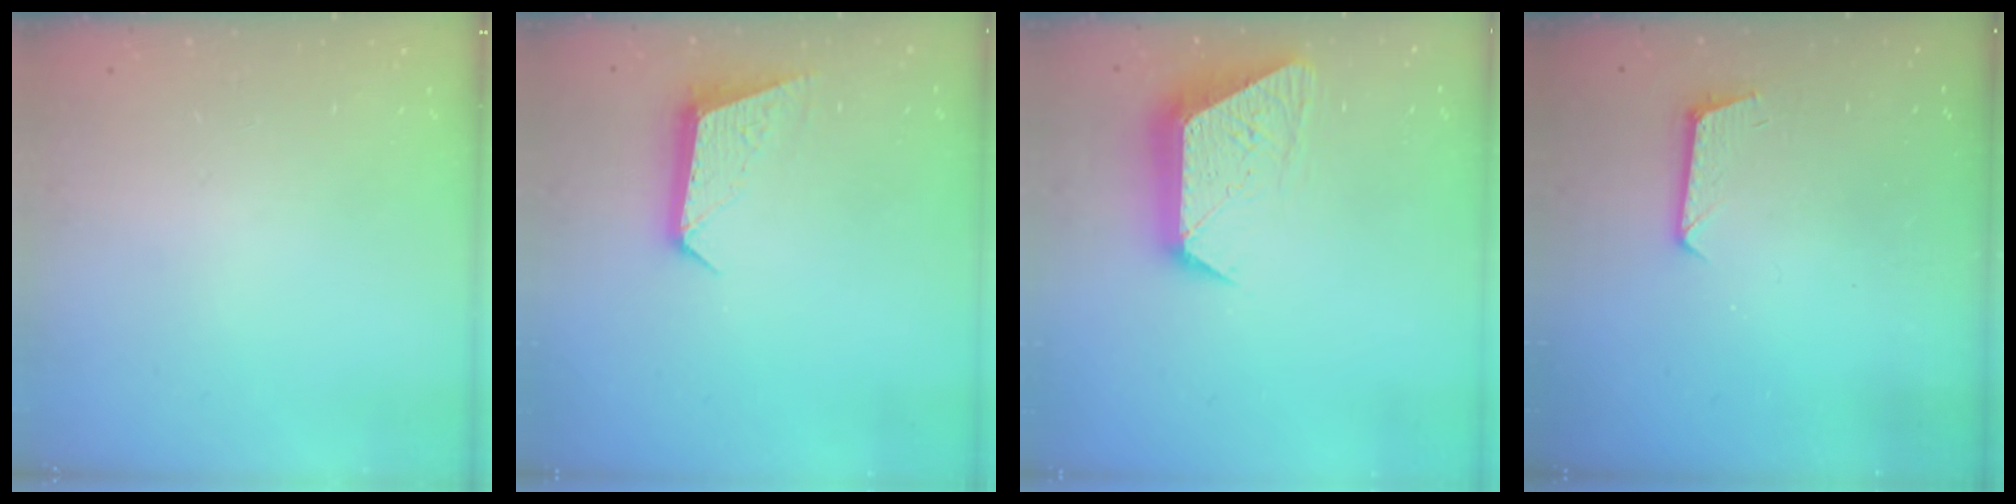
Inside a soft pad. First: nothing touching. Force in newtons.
{"total": 10.4, "press": 10.4, "slide": 0.8}
{"total": 12.1, "press": 12.1, "slide": 1.0}
{"total": 6.7, "press": 6.7, "slide": 0.5}